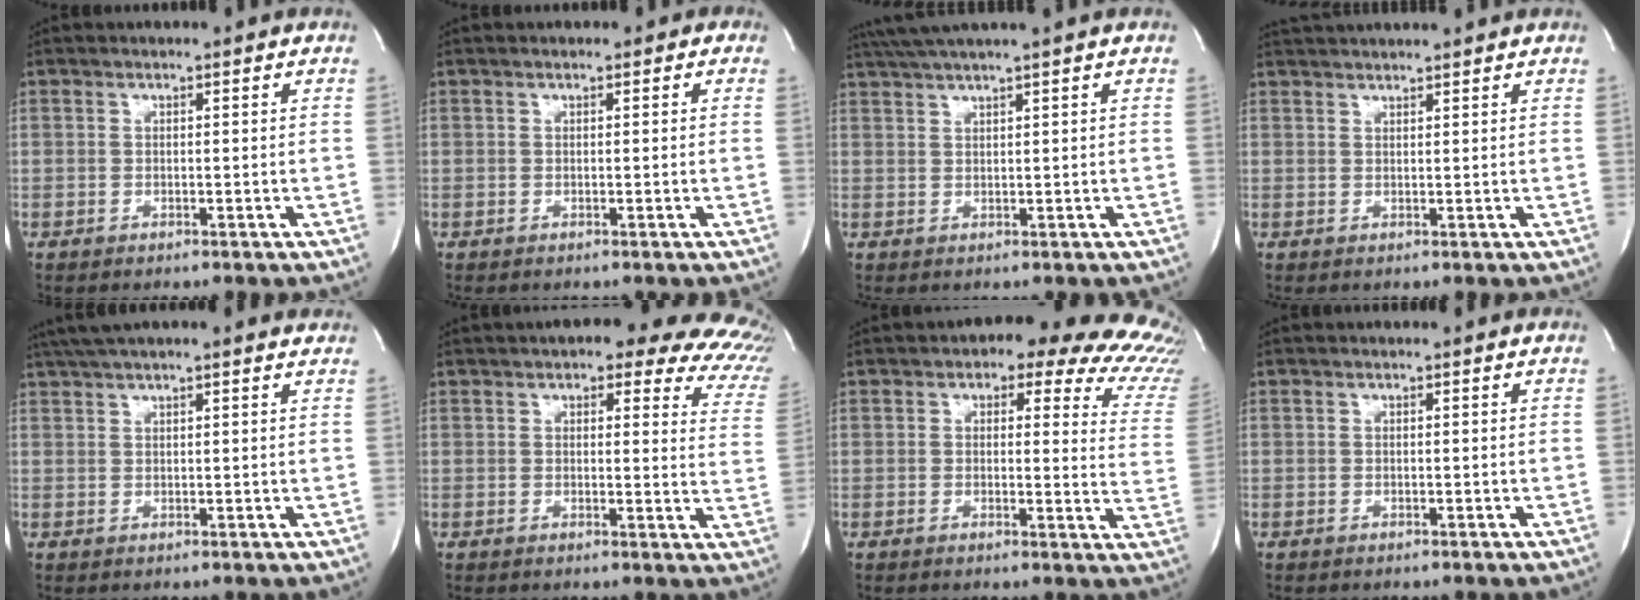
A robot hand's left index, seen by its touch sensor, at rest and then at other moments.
{"total": 0.6, "force": [0.0, 0.6, 0.2], "torque": [0.005, 0.001, -0.005]}
{"total": 4.6, "force": [3.7, -1.5, 2.3], "torque": [-0.043, 0.015, 0.073]}
{"total": 5.9, "force": [5.6, 0.1, 1.9], "torque": [-0.032, 0.032, 0.081]}
{"total": 10.4, "force": [8.7, 1.4, 5.5], "torque": [-0.091, 0.040, 0.120]}
{"total": 17.9, "force": [13.4, 5.5, 10.5], "torque": [-0.109, -0.001, 0.128]}
{"total": 16.9, "force": [13.8, 5.5, 8.0], "torque": [-0.061, -0.037, 0.120]}
{"total": 0.0}